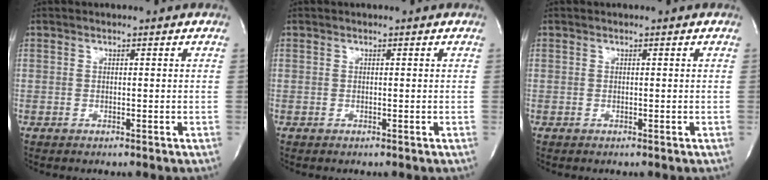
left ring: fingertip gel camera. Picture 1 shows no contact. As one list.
[{"total": 0.0}, {"total": 0.0}]